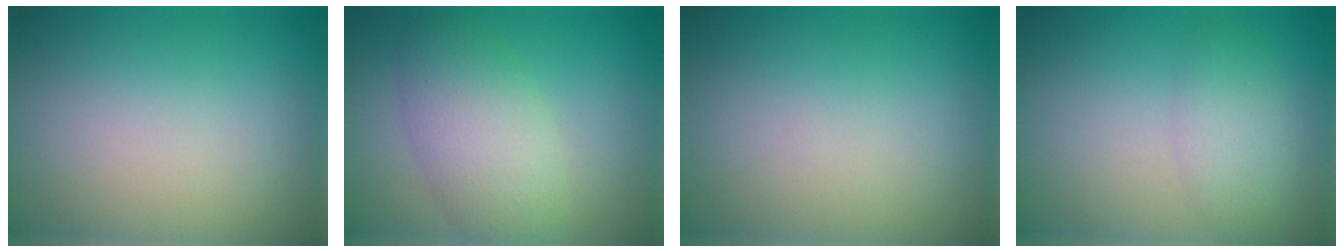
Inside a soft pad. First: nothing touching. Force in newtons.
{"total": 5.2, "press": 5.2, "slide": 0.2}
{"total": 0.0}
{"total": 3.0, "press": 3.0, "slide": 0.1}